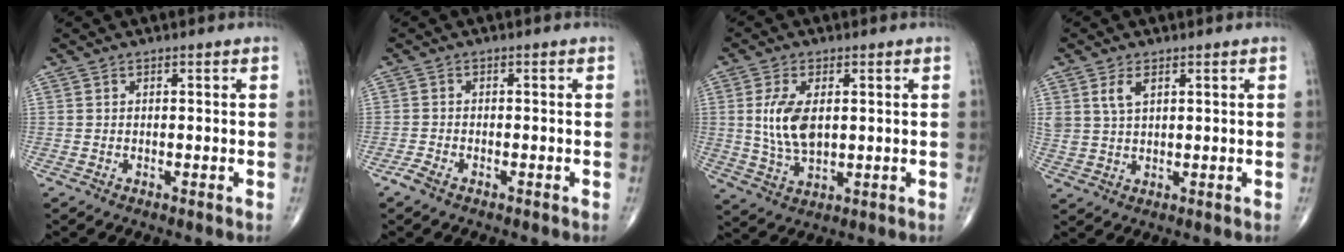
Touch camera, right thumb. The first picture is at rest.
{"total": 1.9, "force": [-1.4, 0.7, 1.1], "torque": [-0.030, 0.002, -0.030]}
{"total": 8.8, "force": [1.2, 4.7, 7.4], "torque": [-0.146, -0.011, 0.029]}
{"total": 4.1, "force": [1.9, 2.1, 2.9], "torque": [-0.058, -0.006, 0.043]}